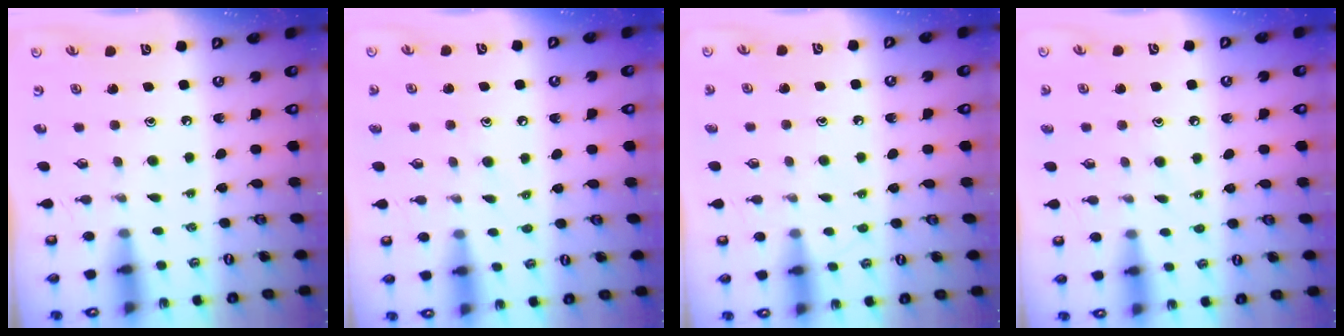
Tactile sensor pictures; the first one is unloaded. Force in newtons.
{"total": 6.6, "press": 6.5, "slide": 0.5}
{"total": 7.0, "press": 7.0, "slide": 0.8}
{"total": 6.9, "press": 6.9, "slide": 0.7}